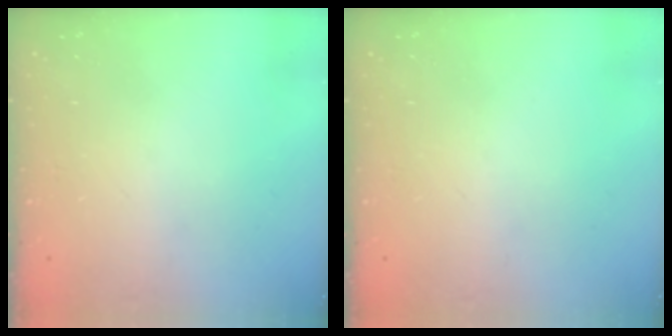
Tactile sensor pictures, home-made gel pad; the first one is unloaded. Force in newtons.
{"total": 0.0}